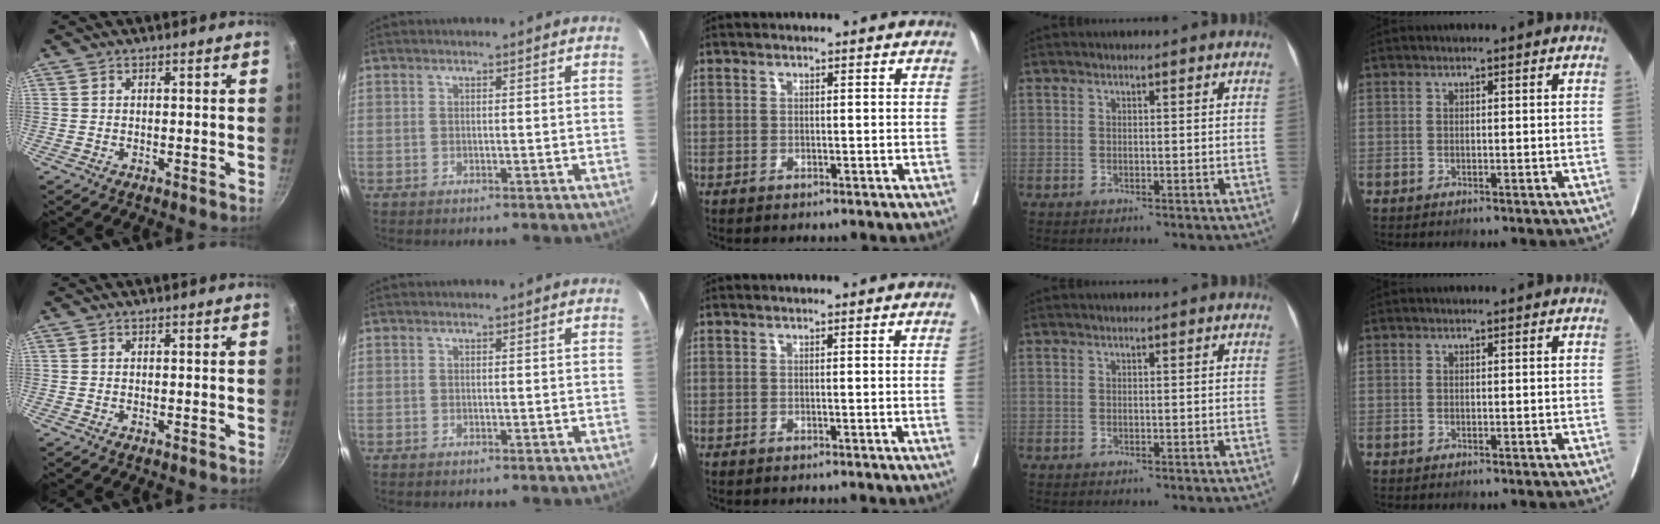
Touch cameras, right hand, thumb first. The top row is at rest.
{"middle": {"total": 1.0, "force": [-0.1, -0.4, 0.8], "torque": [-0.005, 0.000, -0.002]}}